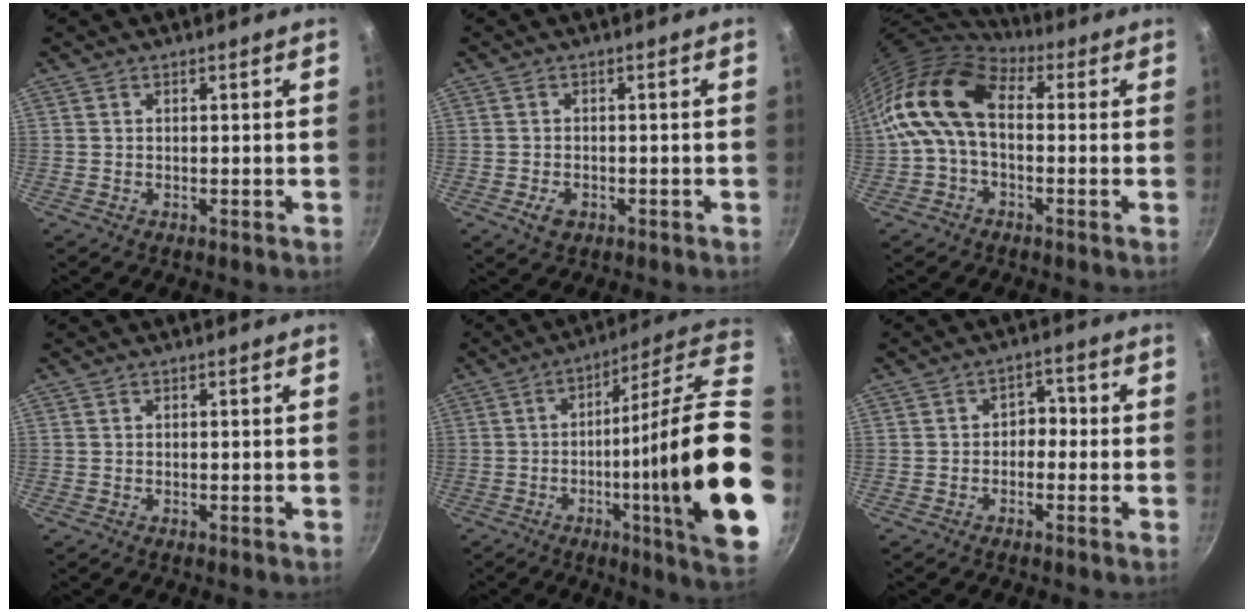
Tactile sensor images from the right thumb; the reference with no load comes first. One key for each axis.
{"total": 3.0, "fx": -1.3, "fy": 2.0, "fz": 1.8, "tx": -0.030, "ty": 0.010, "tz": -0.017}
{"total": 13.7, "fx": 0.6, "fy": 8.7, "fz": 10.5, "tx": -0.181, "ty": 0.029, "tz": -0.008}
{"total": 0.0}
{"total": 27.8, "fx": -3.4, "fy": 2.7, "fz": 27.5, "tx": -0.378, "ty": -0.004, "tz": -0.056}
{"total": 3.5, "fx": -0.7, "fy": 2.8, "fz": 2.1, "tx": 0.001, "ty": 0.016, "tz": -0.019}